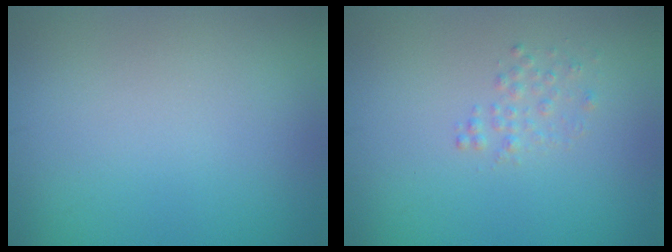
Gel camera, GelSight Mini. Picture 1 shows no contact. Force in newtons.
{"total": 1.1, "press": 1.1, "slide": 0.0}